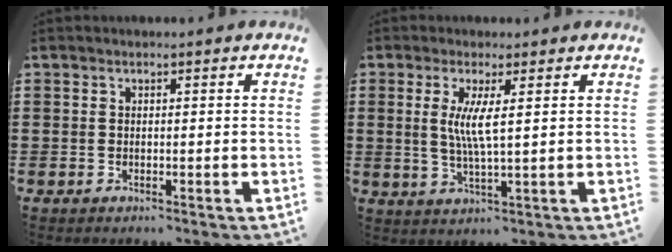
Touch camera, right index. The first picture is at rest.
{"total": 5.0, "force": [0.9, 0.2, 4.9], "torque": [-0.095, -0.008, 0.014]}